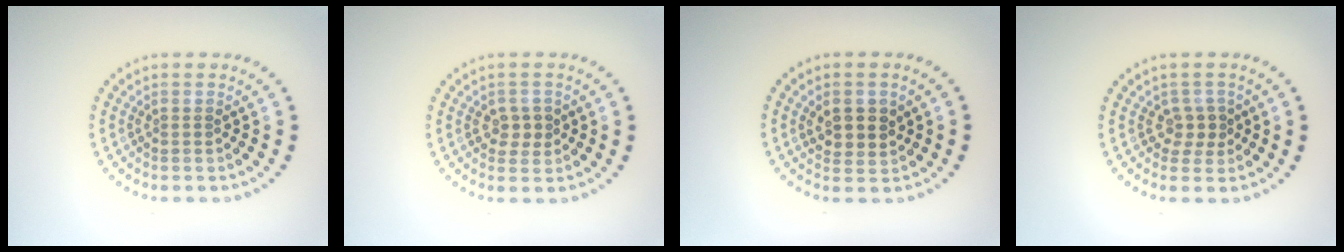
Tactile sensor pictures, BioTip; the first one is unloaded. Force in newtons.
{"total": 1.9, "press": 1.8, "slide": 0.3}
{"total": 2.8, "press": 2.6, "slide": 0.9}
{"total": 1.9, "press": 1.6, "slide": 1.0}